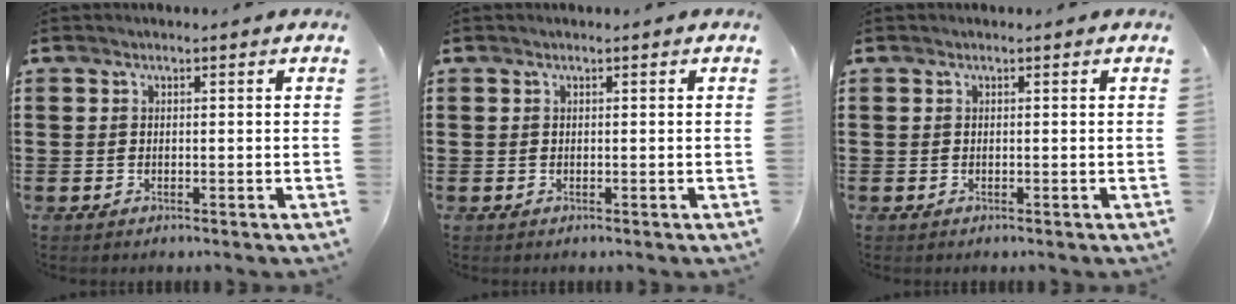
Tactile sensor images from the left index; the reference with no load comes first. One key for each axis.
{"total": 0.0}
{"total": 0.0}